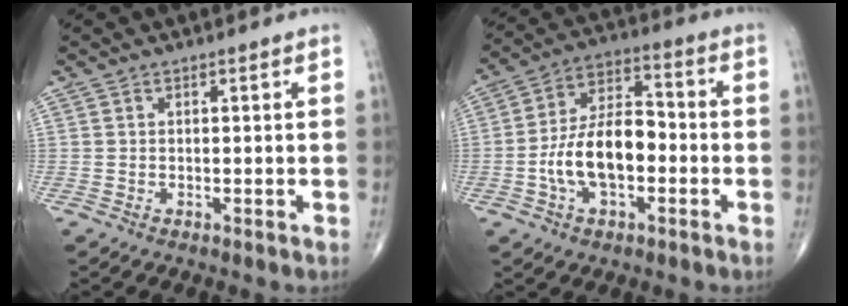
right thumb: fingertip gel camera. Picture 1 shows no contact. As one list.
[{"total": 13.5, "force": [-3.0, 7.2, 11.0], "torque": [-0.190, 0.039, -0.060]}]